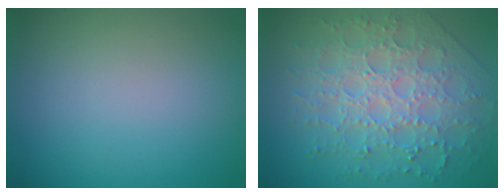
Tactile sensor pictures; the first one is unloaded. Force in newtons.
{"total": 7.9, "press": 5.7, "slide": 5.5}